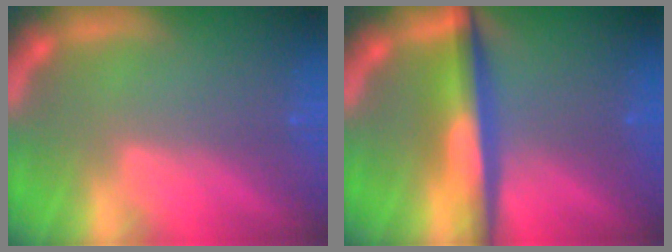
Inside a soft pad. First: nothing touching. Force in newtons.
{"total": 6.0}